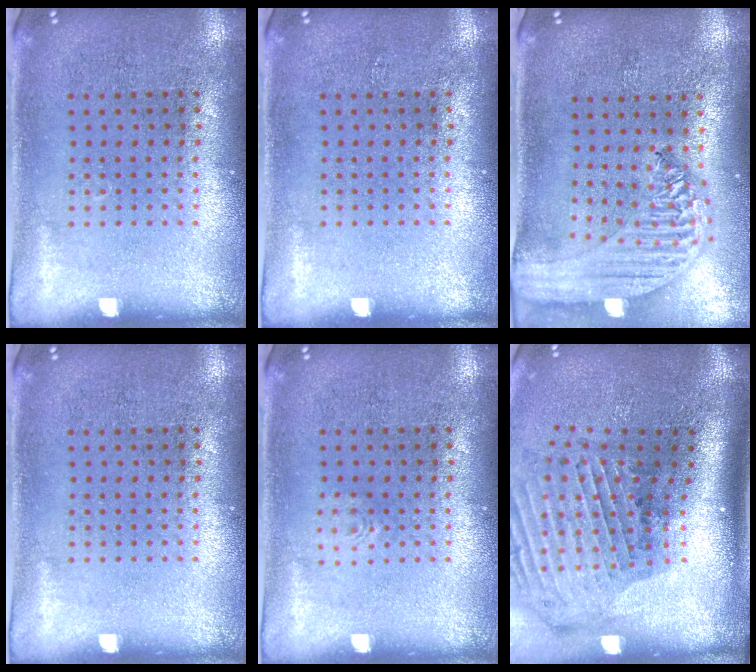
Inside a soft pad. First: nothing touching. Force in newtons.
{"total": 0.0}
{"total": 2.3, "press": 2.0, "slide": 1.1}
{"total": 0.0}
{"total": 0.6, "press": 0.6, "slide": 0.2}
{"total": 2.9, "press": 2.1, "slide": 2.0}